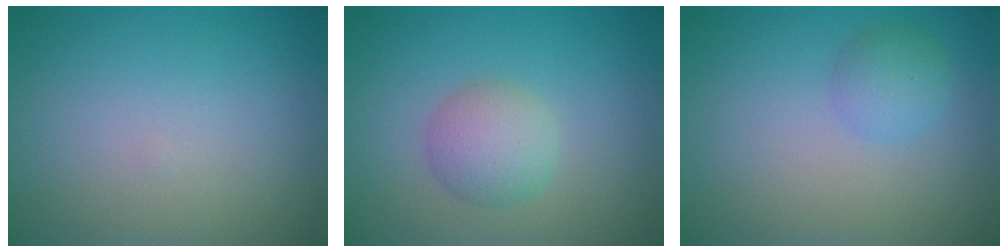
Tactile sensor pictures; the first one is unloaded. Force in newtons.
{"total": 3.0, "press": 3.0, "slide": 0.0}
{"total": 2.0, "press": 2.0, "slide": 0.1}